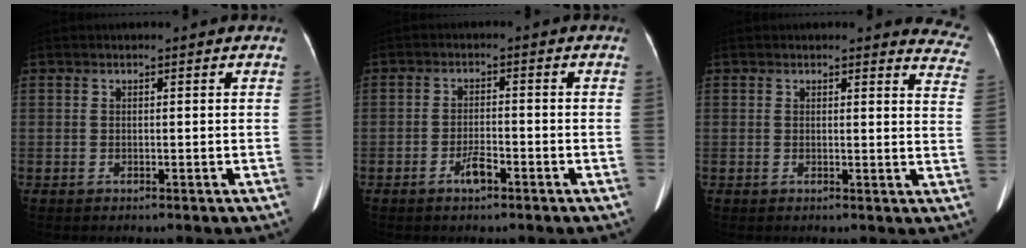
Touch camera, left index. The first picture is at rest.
{"total": 2.9, "force": [-1.9, 0.8, 2.1], "torque": [-0.039, 0.002, -0.034]}
{"total": 7.6, "force": [7.4, 1.3, 0.9], "torque": [0.027, -0.053, 0.037]}